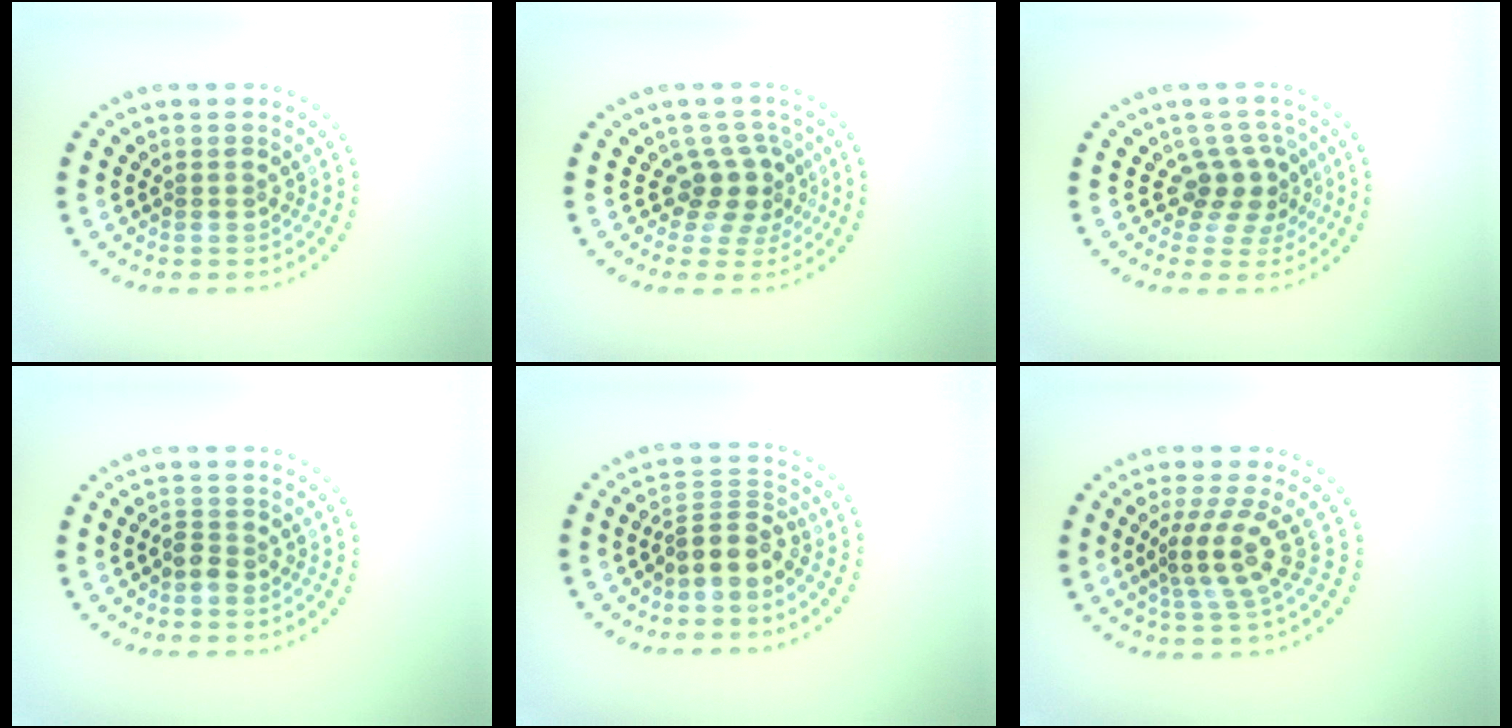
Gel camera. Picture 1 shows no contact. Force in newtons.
{"total": 2.9, "press": 2.1, "slide": 2.0}
{"total": 2.6, "press": 1.8, "slide": 1.9}
{"total": 1.2, "press": 1.0, "slide": 0.7}
{"total": 3.0, "press": 2.3, "slide": 1.9}
{"total": 3.4, "press": 2.5, "slide": 2.2}